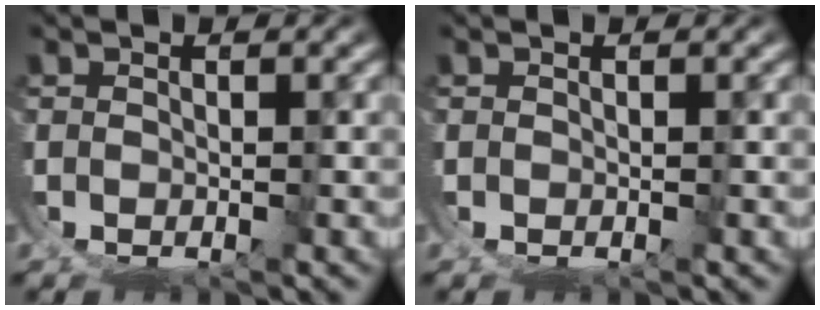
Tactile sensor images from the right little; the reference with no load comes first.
{"total": 0.0}